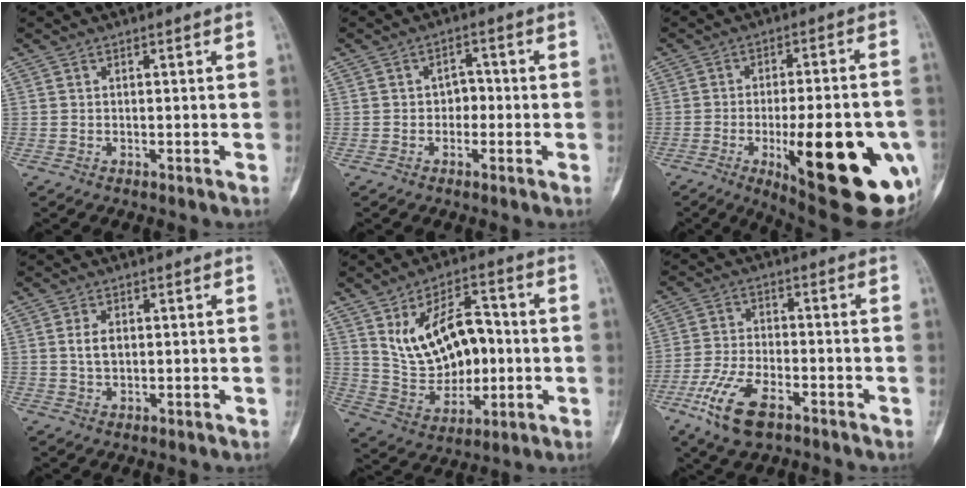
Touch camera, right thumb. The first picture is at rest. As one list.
[{"total": 3.1, "force": [-0.6, 2.5, 1.8], "torque": [-0.002, 0.015, -0.018]}, {"total": 25.8, "force": [-7.8, 7.9, 23.3], "torque": [-0.261, -0.004, -0.087]}, {"total": 3.1, "force": [0.5, 2.0, 2.4], "torque": [-0.040, -0.001, 0.011]}, {"total": 16.3, "force": [2.0, 10.3, 12.5], "torque": [-0.166, 0.009, 0.046]}, {"total": 11.0, "force": [-6.0, 4.9, 7.8], "torque": [-0.164, 0.012, -0.114]}]